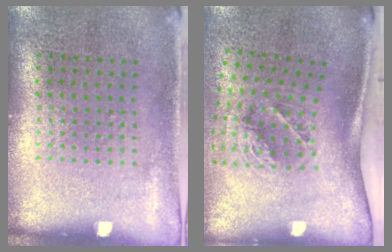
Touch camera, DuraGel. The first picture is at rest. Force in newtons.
{"total": 2.0, "press": 1.3, "slide": 1.5}